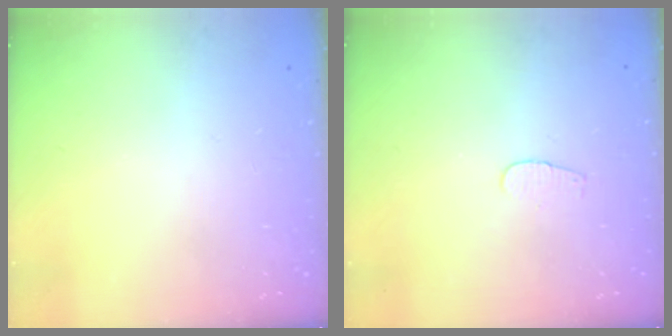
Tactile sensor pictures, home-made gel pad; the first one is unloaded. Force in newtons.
{"total": 3.2, "press": 3.2, "slide": 0.3}